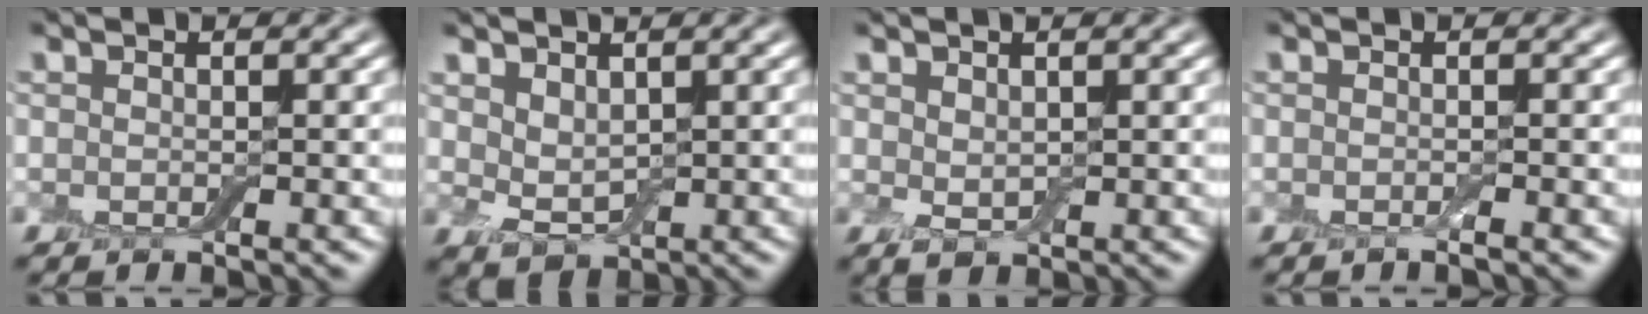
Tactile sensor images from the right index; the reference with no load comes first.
{"total": 2.5, "force": [1.2, 1.5, 1.6], "torque": [-0.033, -0.003, 0.027]}
{"total": 1.4, "force": [0.7, 0.8, 1.0], "torque": [-0.023, -0.001, 0.018]}
{"total": 0.7, "force": [-0.4, 0.0, 0.6], "torque": [-0.010, -0.002, -0.007]}